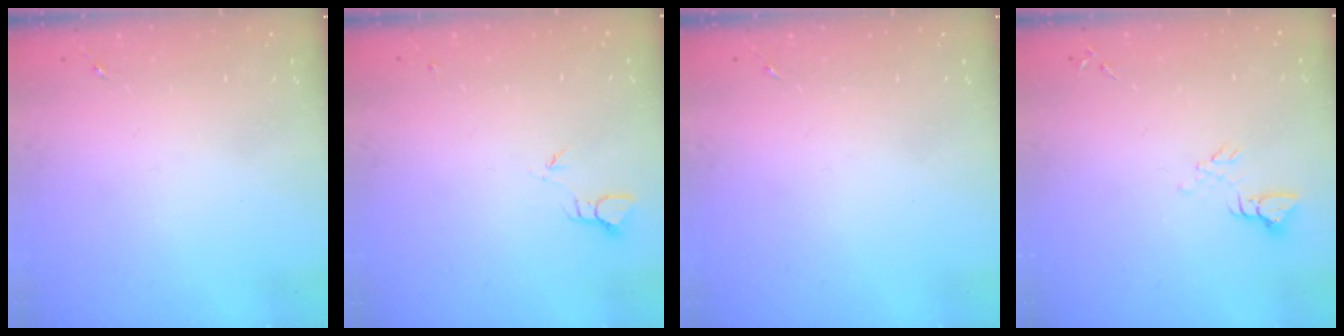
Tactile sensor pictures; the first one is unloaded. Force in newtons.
{"total": 2.0, "press": 2.0, "slide": 0.1}
{"total": 0.0}
{"total": 5.1, "press": 5.1, "slide": 0.4}